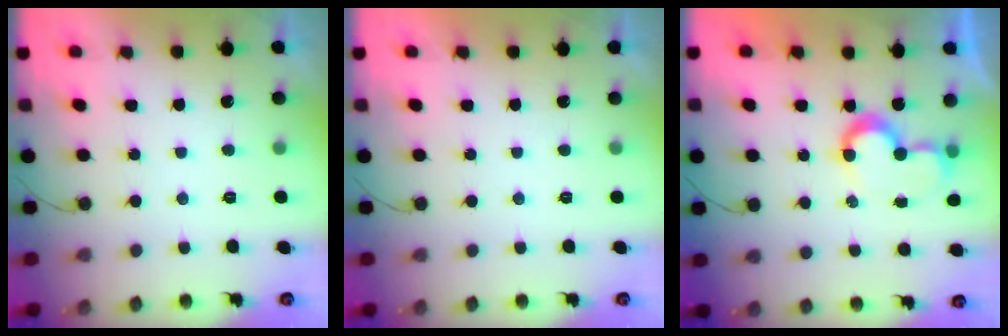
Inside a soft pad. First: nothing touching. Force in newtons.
{"total": 1.9, "press": 1.9, "slide": 0.0}
{"total": 8.4, "press": 8.4, "slide": 0.7}